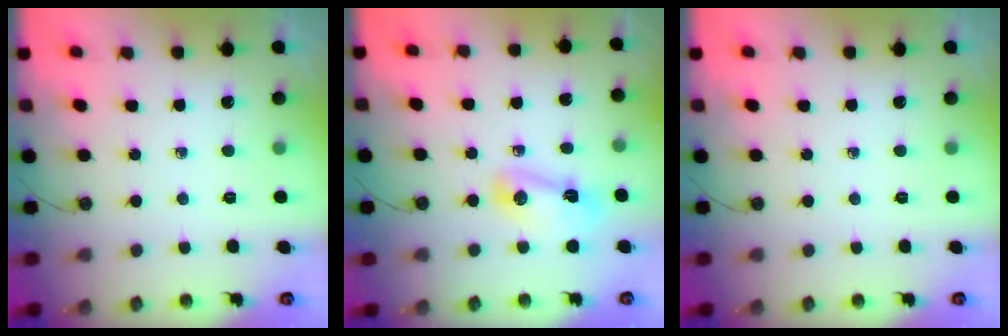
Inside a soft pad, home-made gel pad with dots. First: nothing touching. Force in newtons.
{"total": 6.1, "press": 6.1, "slide": 0.4}
{"total": 0.0}